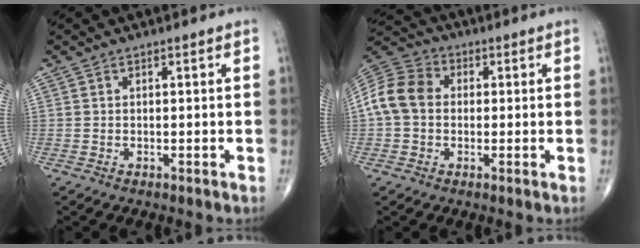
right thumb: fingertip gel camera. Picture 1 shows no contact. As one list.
[{"total": 10.1, "force": [0.3, 7.8, 6.4], "torque": [-0.124, 0.031, -0.004]}]